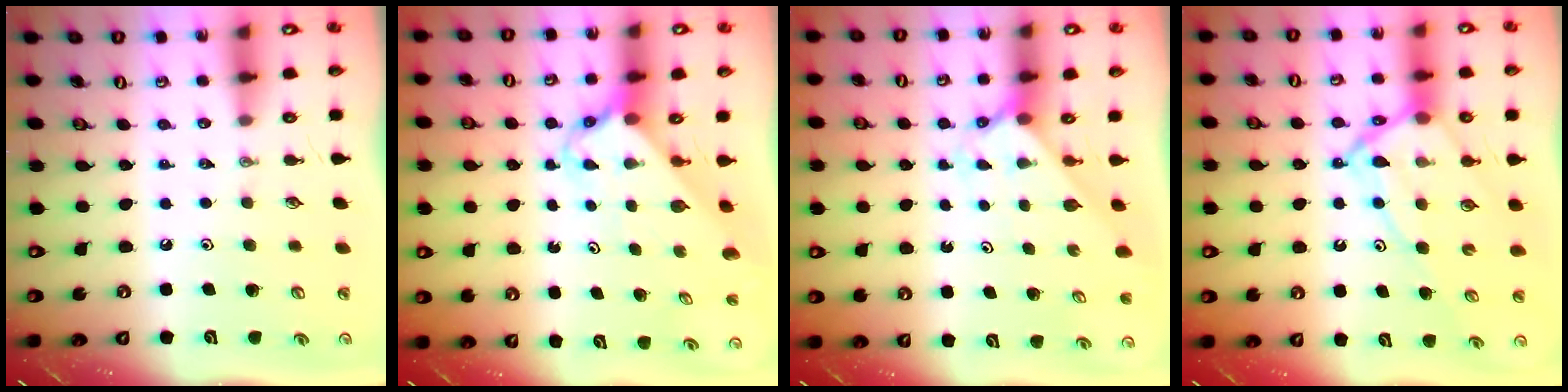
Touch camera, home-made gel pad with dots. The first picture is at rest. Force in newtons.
{"total": 2.5, "press": 2.5, "slide": 0.2}
{"total": 2.3, "press": 2.3, "slide": 0.1}
{"total": 12.4, "press": 12.3, "slide": 1.4}